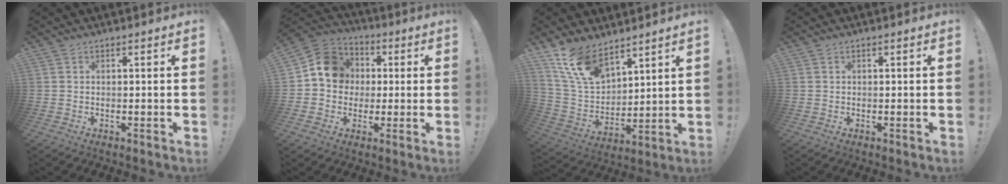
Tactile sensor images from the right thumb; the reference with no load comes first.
{"total": 12.6, "force": [1.5, 11.2, 5.6], "torque": [-0.070, 0.017, 0.038]}
{"total": 14.6, "force": [10.6, 7.4, 6.9], "torque": [-0.148, -0.060, 0.207]}
{"total": 0.0}